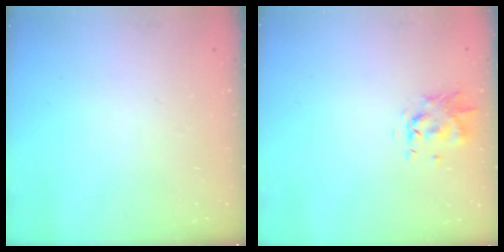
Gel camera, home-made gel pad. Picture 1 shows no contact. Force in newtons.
{"total": 1.0, "press": 0.9, "slide": 0.3}